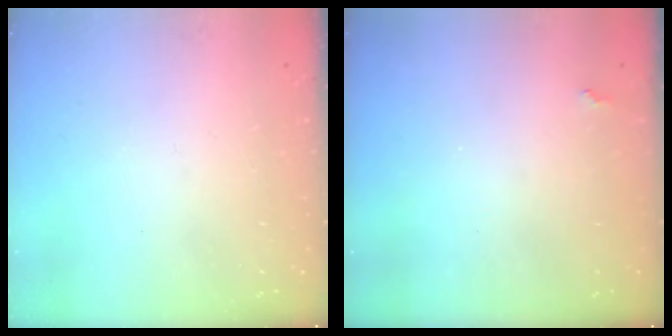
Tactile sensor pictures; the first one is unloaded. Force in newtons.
{"total": 2.0, "press": 2.0, "slide": 0.5}